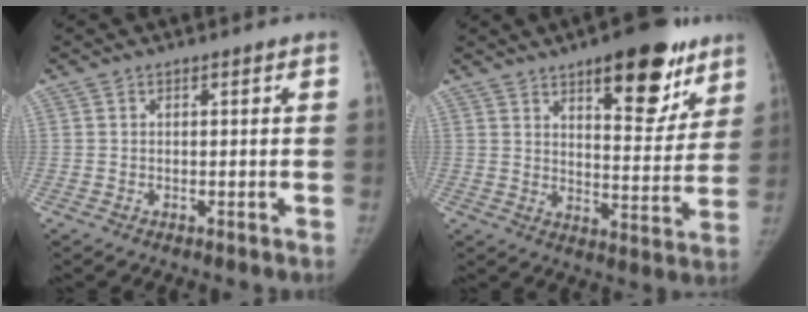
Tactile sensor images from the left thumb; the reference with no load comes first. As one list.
[{"total": 17.3, "force": [10.4, 6.8, 12.1], "torque": [-0.109, -0.054, 0.147]}]